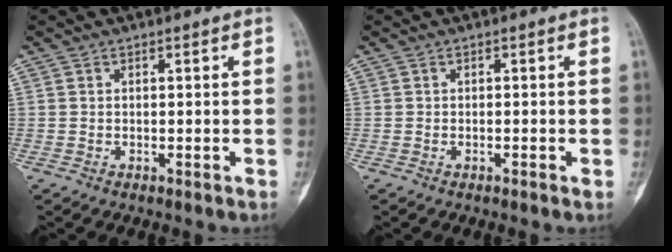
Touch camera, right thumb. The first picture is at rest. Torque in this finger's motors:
{"motor_torque": [-0.51, -0.46, -0.13, -0.21, 0.00]}